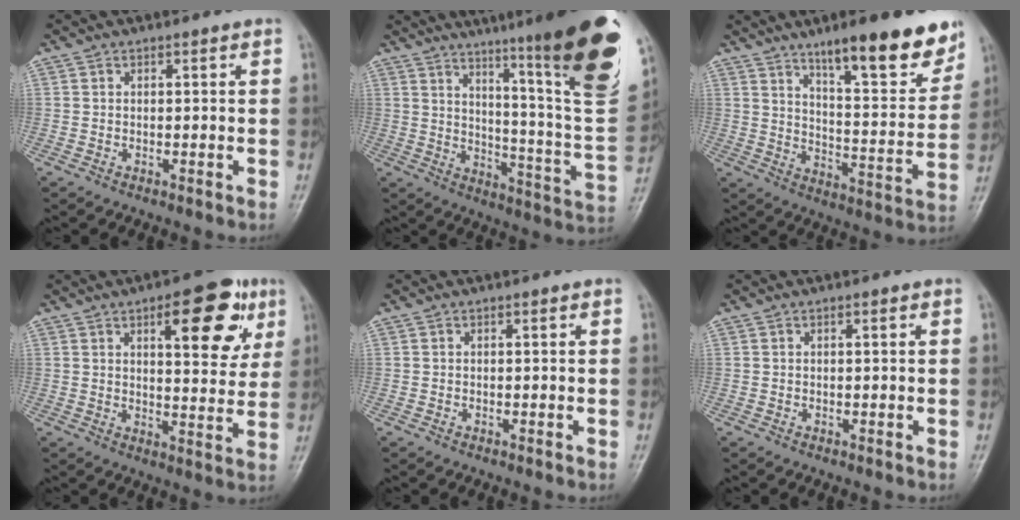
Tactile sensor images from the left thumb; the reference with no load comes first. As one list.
[{"total": 27.1, "force": [16.3, 2.5, 21.5], "torque": [-0.270, -0.083, 0.235]}, {"total": 17.5, "force": [11.8, 4.1, 12.3], "torque": [-0.139, -0.070, 0.182]}, {"total": 13.9, "force": [6.2, 5.5, 11.1], "torque": [-0.106, -0.020, 0.079]}, {"total": 0.0}, {"total": 0.7, "force": [0.2, 0.1, 0.7], "torque": [-0.014, 0.002, 0.003]}]